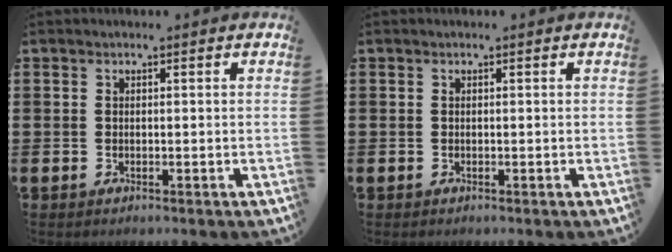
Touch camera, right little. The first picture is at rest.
{"total": 0.0}